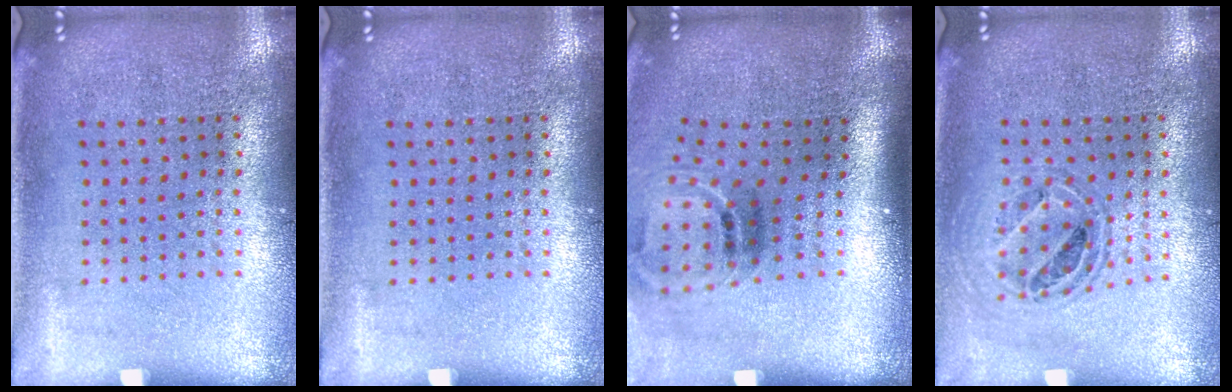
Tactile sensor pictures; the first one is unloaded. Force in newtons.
{"total": 0.0}
{"total": 1.9, "press": 1.2, "slide": 1.5}
{"total": 0.8, "press": 0.8, "slide": 0.2}